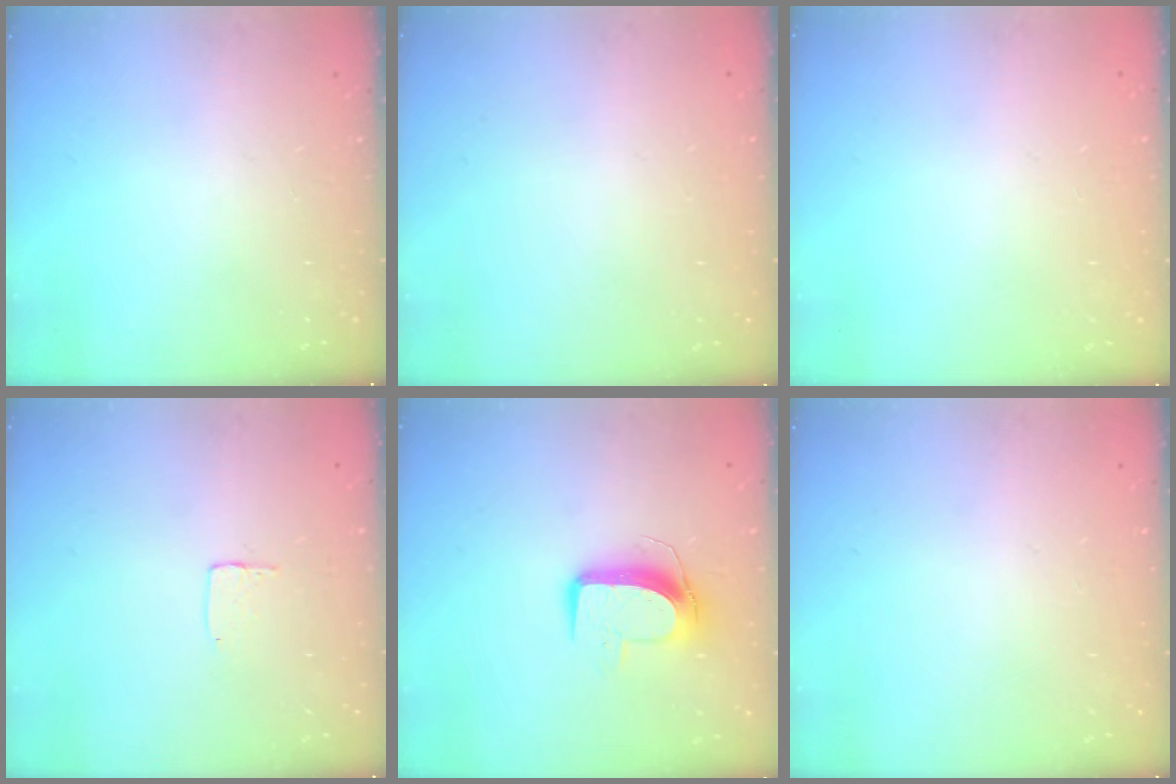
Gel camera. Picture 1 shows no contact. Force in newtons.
{"total": 0.0}
{"total": 0.0}
{"total": 3.7, "press": 3.7, "slide": 0.1}
{"total": 9.8, "press": 9.8, "slide": 0.4}
{"total": 0.0}